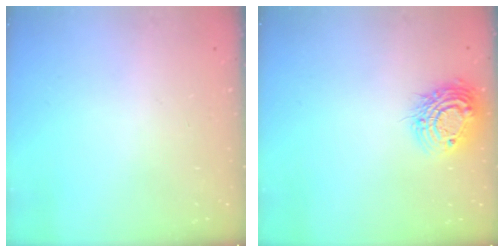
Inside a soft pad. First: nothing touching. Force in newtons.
{"total": 12.7, "press": 12.7, "slide": 0.8}